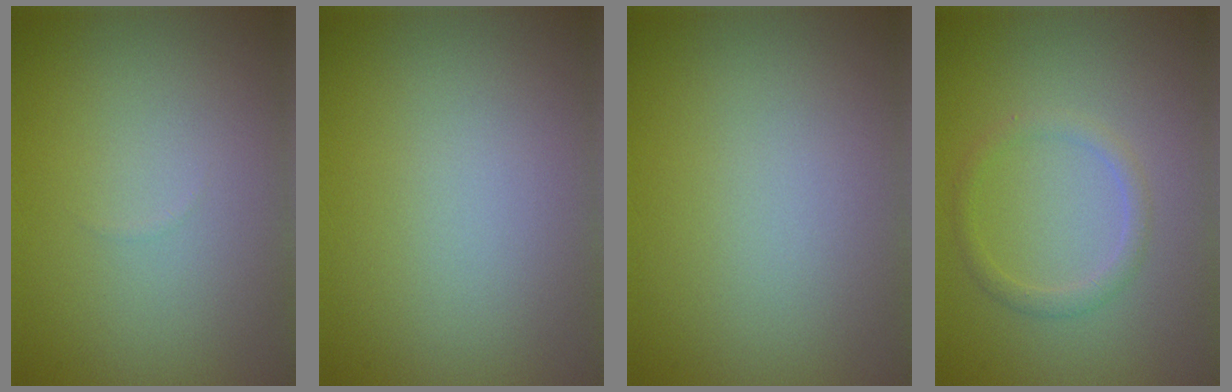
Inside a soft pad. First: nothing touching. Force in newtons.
{"total": 0.0}
{"total": 0.0}
{"total": 1.5, "press": 1.5, "slide": 0.1}